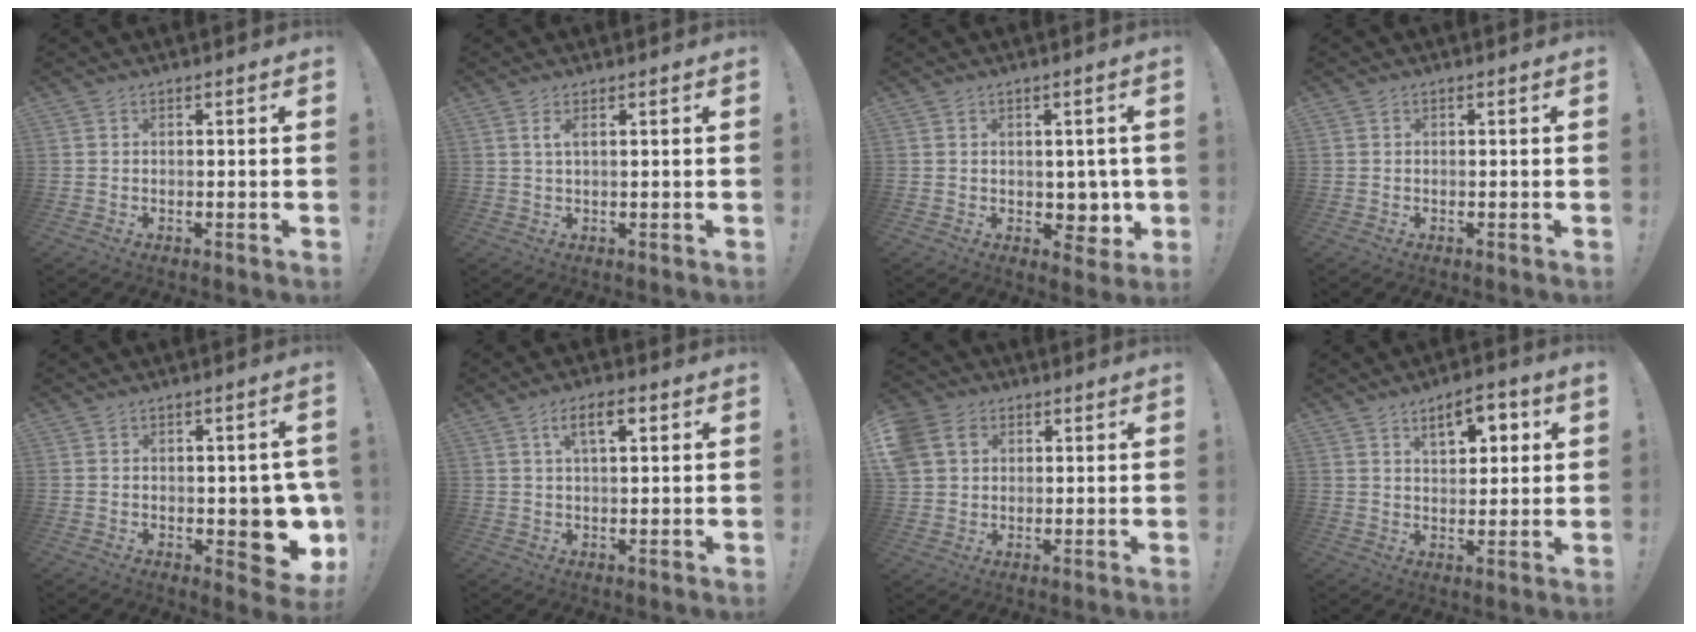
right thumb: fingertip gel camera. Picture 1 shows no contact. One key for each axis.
{"total": 2.1, "fx": 0.7, "fy": -0.1, "fz": 2.0, "tx": -0.038, "ty": 0.001, "tz": 0.010}
{"total": 5.7, "fx": 1.3, "fy": 5.0, "fz": 2.3, "tx": -0.012, "ty": -0.012, "tz": 0.031}
{"total": 0.0}
{"total": 9.5, "fx": -1.7, "fy": 5.2, "fz": 7.8, "tx": -0.070, "ty": -0.002, "tz": -0.018}
{"total": 6.5, "fx": 2.7, "fy": 2.4, "fz": 5.4, "tx": -0.087, "ty": -0.001, "tz": 0.042}
{"total": 9.2, "fx": 3.4, "fy": 7.7, "fz": 3.6, "tx": -0.077, "ty": -0.009, "tz": 0.071}
{"total": 9.0, "fx": 4.4, "fy": 3.9, "fz": 6.8, "tx": -0.092, "ty": -0.014, "tz": 0.071}